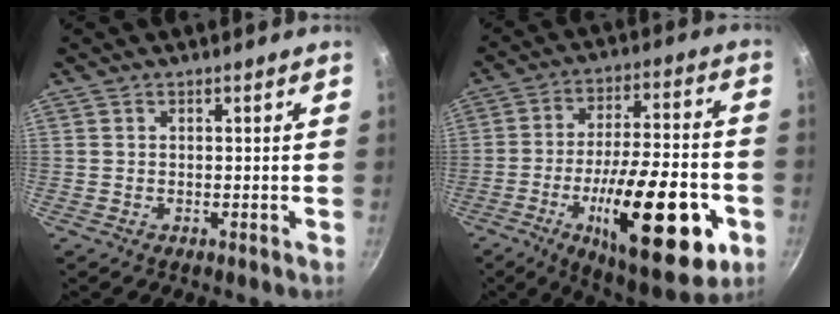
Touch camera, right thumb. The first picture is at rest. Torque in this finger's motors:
{"motor_torque": [2.58, 2.43, 2.06, -0.71, 0.55]}